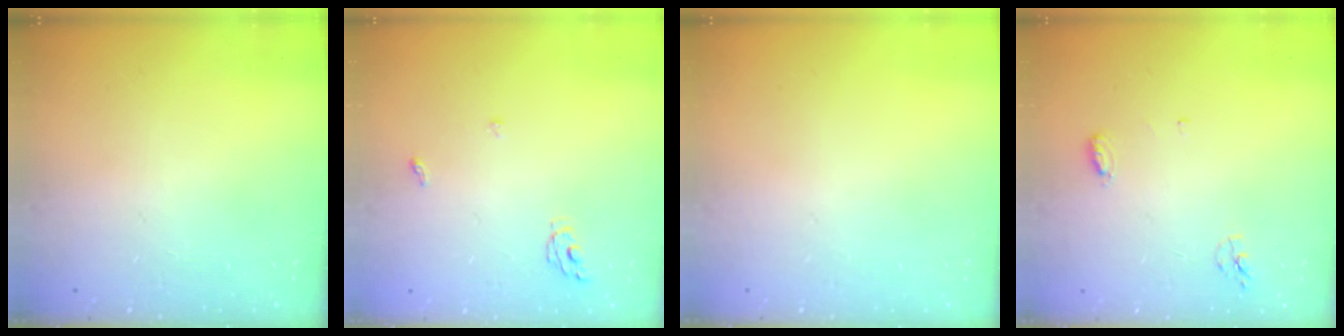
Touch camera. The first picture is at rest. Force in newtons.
{"total": 4.6, "press": 4.6, "slide": 0.5}
{"total": 0.0}
{"total": 5.4, "press": 5.3, "slide": 1.1}